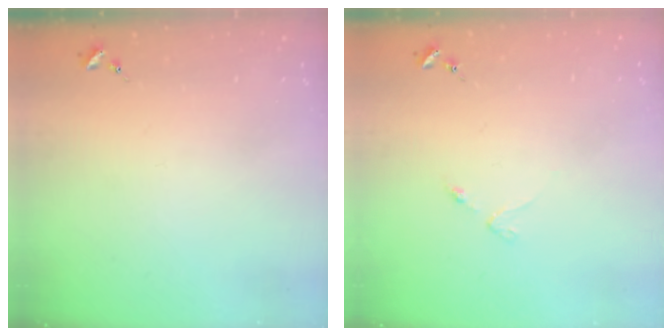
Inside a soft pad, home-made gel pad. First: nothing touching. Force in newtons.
{"total": 2.5, "press": 2.4, "slide": 0.4}